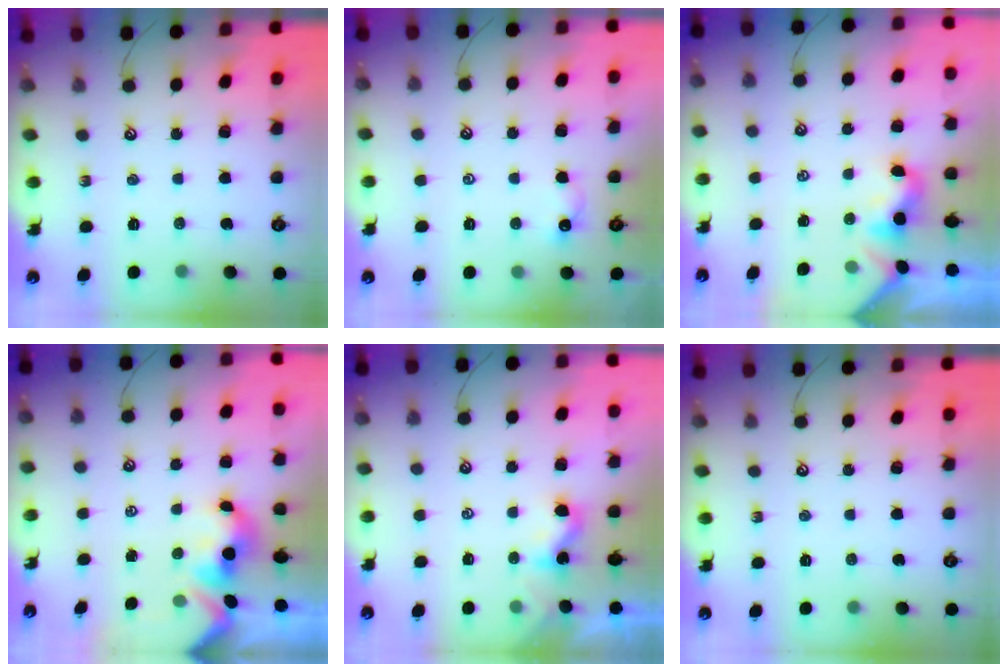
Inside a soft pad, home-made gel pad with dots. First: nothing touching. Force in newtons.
{"total": 0.6, "press": 0.2, "slide": 0.5}
{"total": 2.0, "press": 2.0, "slide": 0.5}
{"total": 1.7, "press": 1.5, "slide": 0.7}
{"total": 1.9, "press": 1.9, "slide": 0.2}
{"total": 0.0}